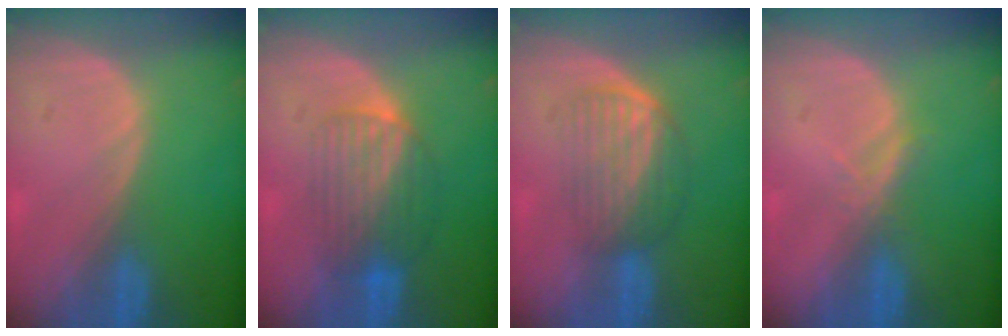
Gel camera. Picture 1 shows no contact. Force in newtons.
{"total": 6.4, "press": 6.3, "slide": 1.1}
{"total": 6.3, "press": 5.6, "slide": 2.7}
{"total": 1.8, "press": 1.6, "slide": 0.7}